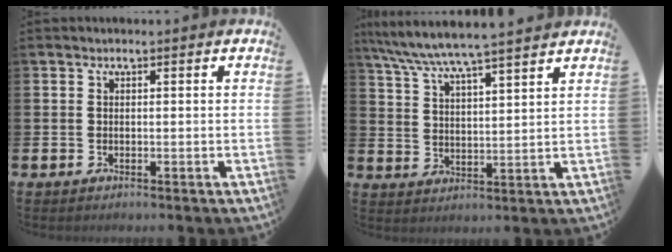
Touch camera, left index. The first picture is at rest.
{"total": 7.0, "force": [6.7, -0.1, 2.2], "torque": [-0.072, -0.036, 0.118]}